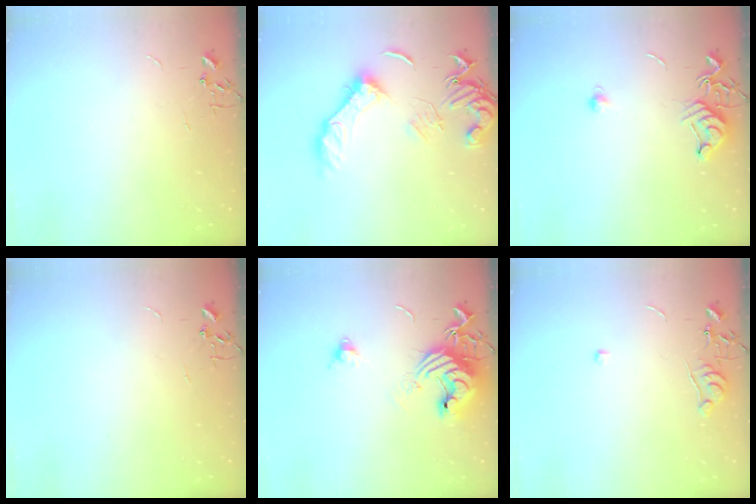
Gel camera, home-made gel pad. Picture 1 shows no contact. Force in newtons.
{"total": 15.0, "press": 15.0, "slide": 0.8}
{"total": 7.8, "press": 7.7, "slide": 0.8}
{"total": 0.0}
{"total": 13.7, "press": 13.6, "slide": 1.7}
{"total": 6.2, "press": 6.2, "slide": 0.7}